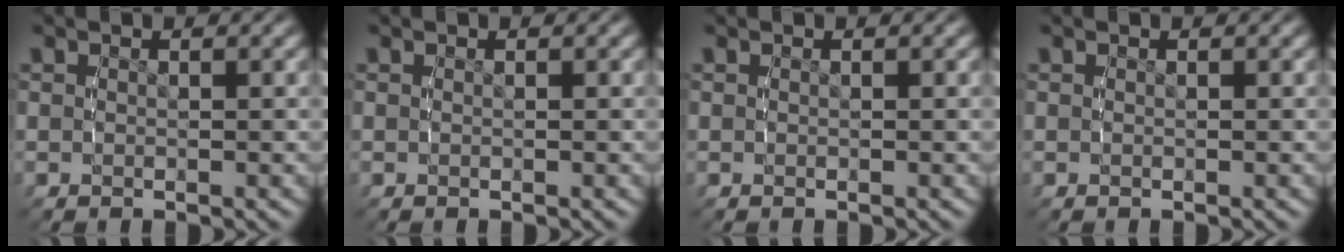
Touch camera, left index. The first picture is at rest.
{"total": 0.0}
{"total": 0.0}
{"total": 0.0}